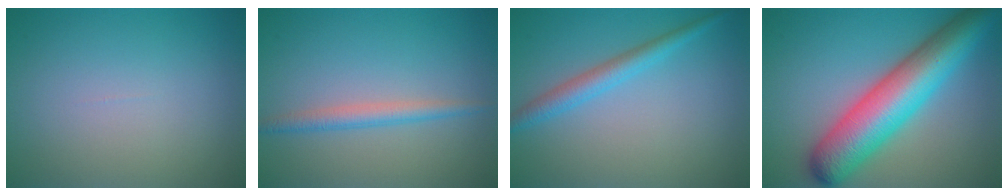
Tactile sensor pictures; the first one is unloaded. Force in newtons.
{"total": 2.1, "press": 2.1, "slide": 0.1}
{"total": 2.6, "press": 2.6, "slide": 0.0}
{"total": 10.1, "press": 10.1, "slide": 0.4}